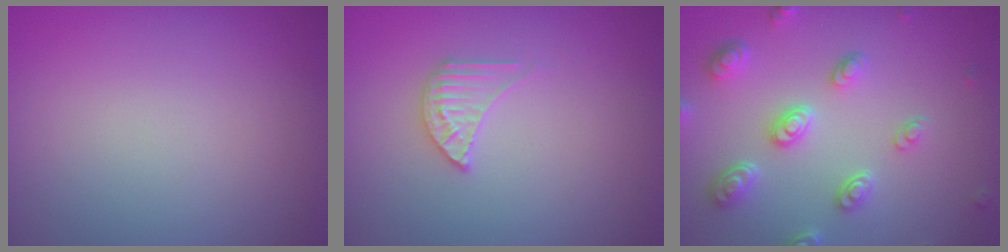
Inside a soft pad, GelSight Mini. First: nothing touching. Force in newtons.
{"total": 2.1, "press": 2.0, "slide": 0.4}
{"total": 4.6, "press": 3.8, "slide": 2.7}